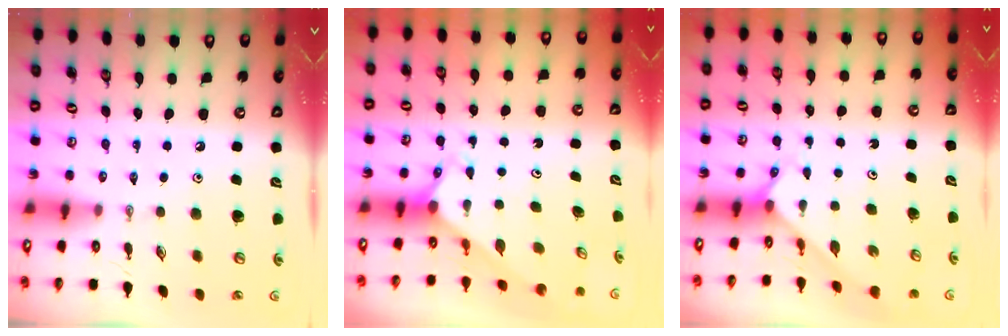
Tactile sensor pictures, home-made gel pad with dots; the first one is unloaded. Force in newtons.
{"total": 2.6, "press": 2.6, "slide": 0.2}
{"total": 1.9, "press": 1.9, "slide": 0.2}